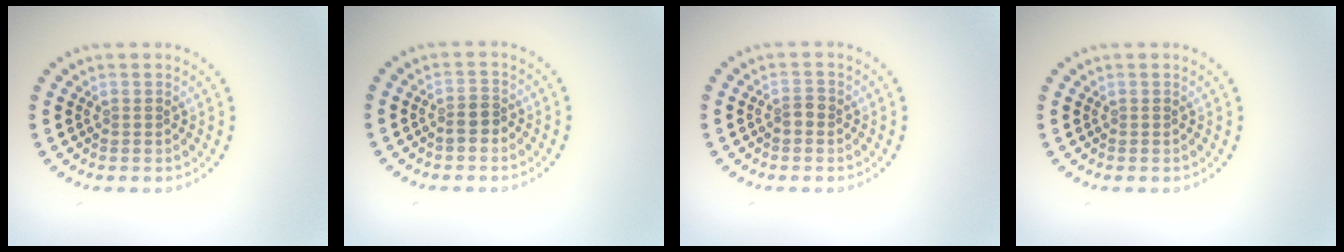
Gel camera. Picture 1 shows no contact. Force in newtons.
{"total": 1.6, "press": 1.4, "slide": 0.6}
{"total": 1.1, "press": 1.0, "slide": 0.2}
{"total": 0.0}